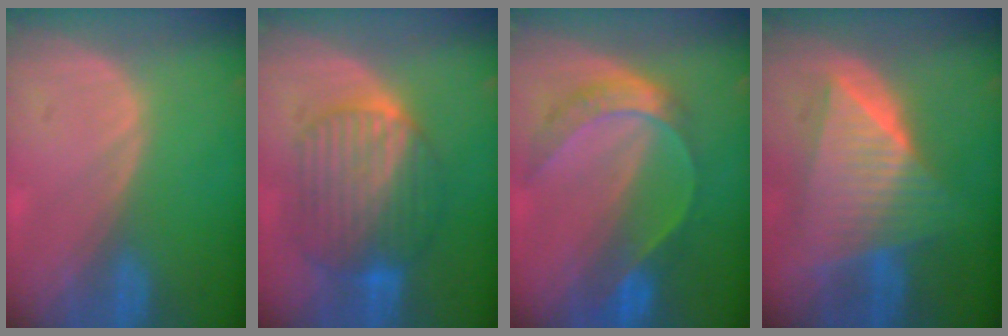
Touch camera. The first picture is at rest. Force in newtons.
{"total": 10.0, "press": 9.9, "slide": 0.9}
{"total": 7.7, "press": 6.5, "slide": 4.2}
{"total": 10.1, "press": 10.1, "slide": 0.6}